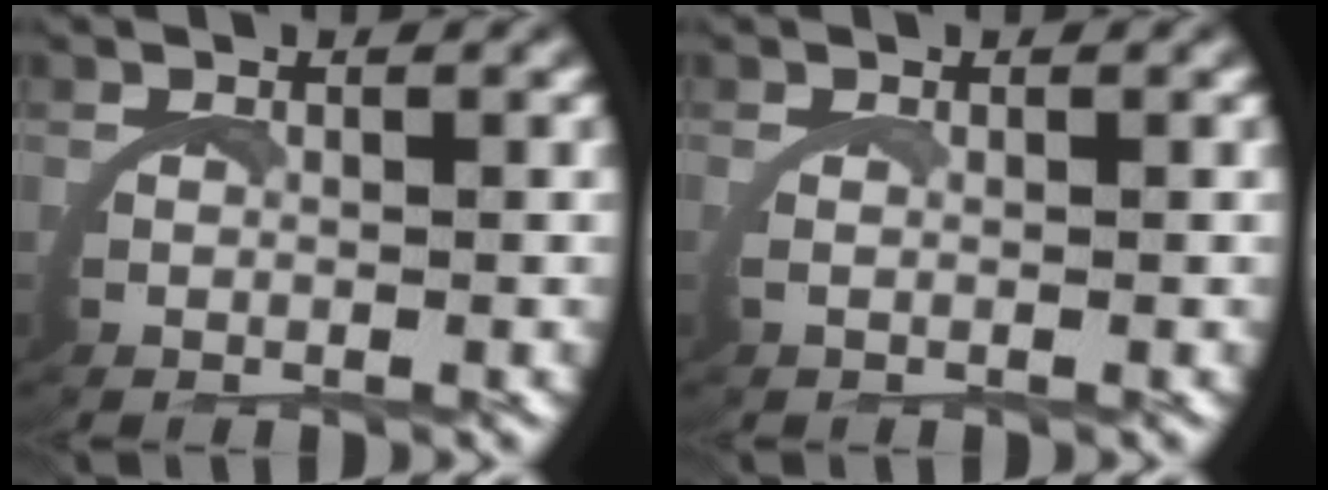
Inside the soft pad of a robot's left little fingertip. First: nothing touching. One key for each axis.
{"total": 0.8, "fx": 0.1, "fy": -0.1, "fz": 0.8, "tx": -0.016, "ty": 0.003, "tz": 0.002}